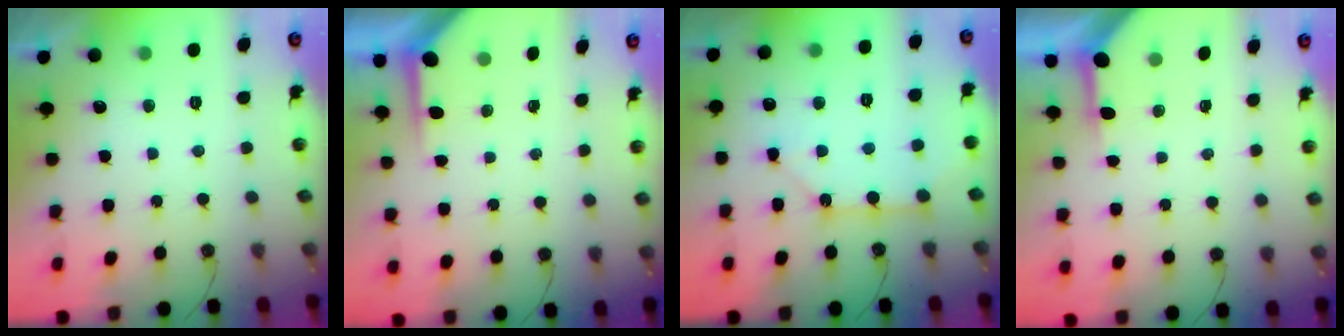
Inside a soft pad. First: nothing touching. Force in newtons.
{"total": 4.0, "press": 4.0, "slide": 0.3}
{"total": 8.2, "press": 8.2, "slide": 0.8}
{"total": 3.7, "press": 3.7, "slide": 0.3}